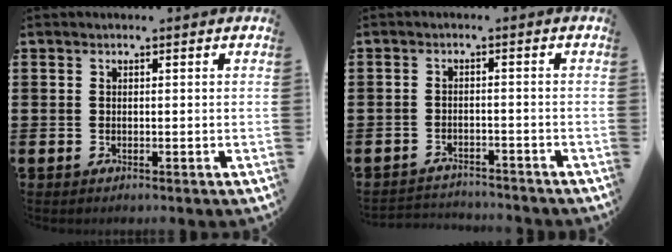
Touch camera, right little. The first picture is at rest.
{"total": 2.2, "force": [-2.2, 0.0, -0.3], "torque": [-0.002, 0.002, -0.048]}